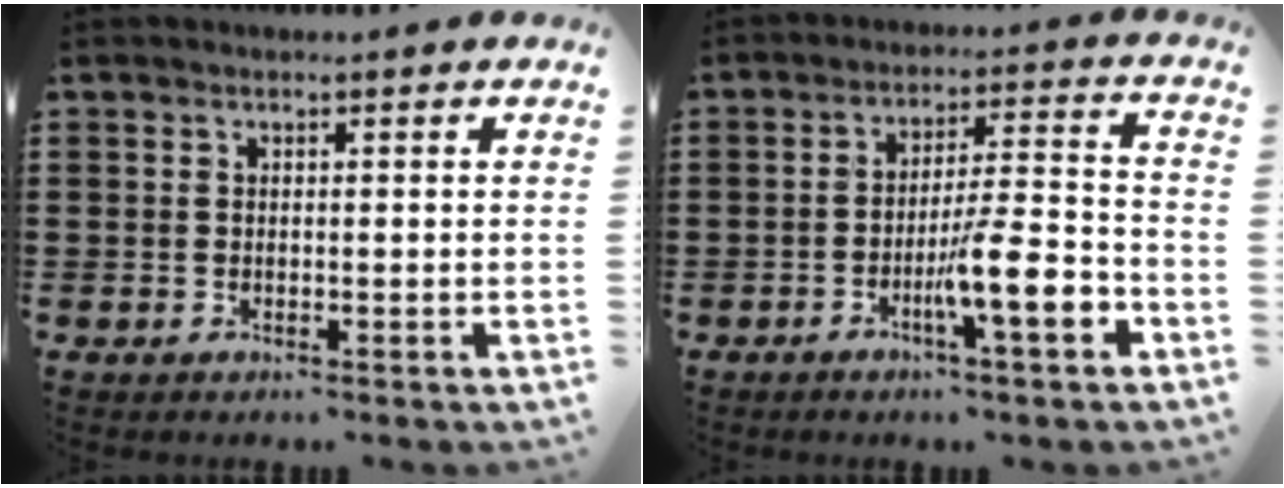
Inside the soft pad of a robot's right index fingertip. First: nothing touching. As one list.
[{"total": 9.8, "force": [-4.2, 1.4, 8.7], "torque": [-0.145, 0.005, -0.070]}]